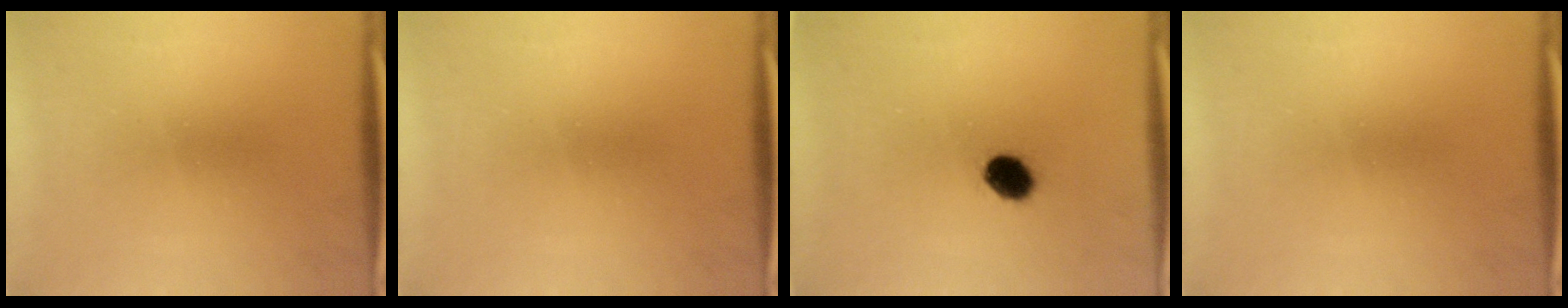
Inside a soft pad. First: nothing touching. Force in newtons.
{"total": 0.0}
{"total": 5.9}
{"total": 0.0}